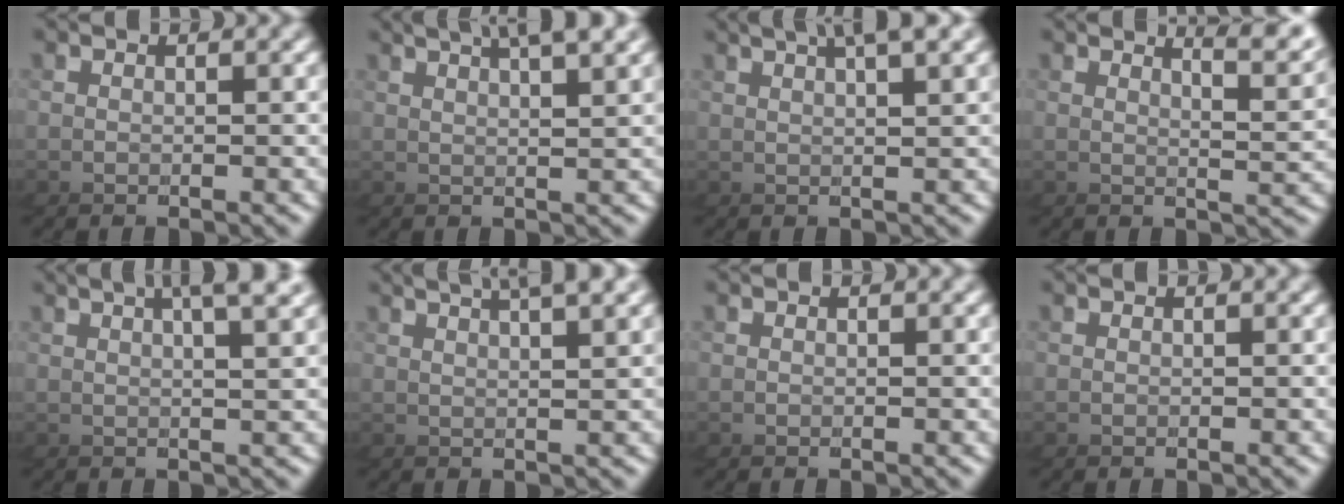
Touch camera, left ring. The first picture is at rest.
{"total": 3.3, "force": [2.6, -2.0, 0.5], "torque": [-0.021, 0.020, 0.035]}
{"total": 2.7, "force": [1.8, -1.8, 0.8], "torque": [-0.026, 0.017, 0.025]}
{"total": 4.7, "force": [3.7, -2.8, -0.3], "torque": [0.000, 0.029, 0.049]}
{"total": 3.1, "force": [2.0, -2.1, 0.9], "torque": [-0.022, 0.025, 0.024]}
{"total": 3.0, "force": [2.3, -1.7, 0.8], "torque": [-0.025, 0.017, 0.032]}
{"total": 0.0}
{"total": 0.0}